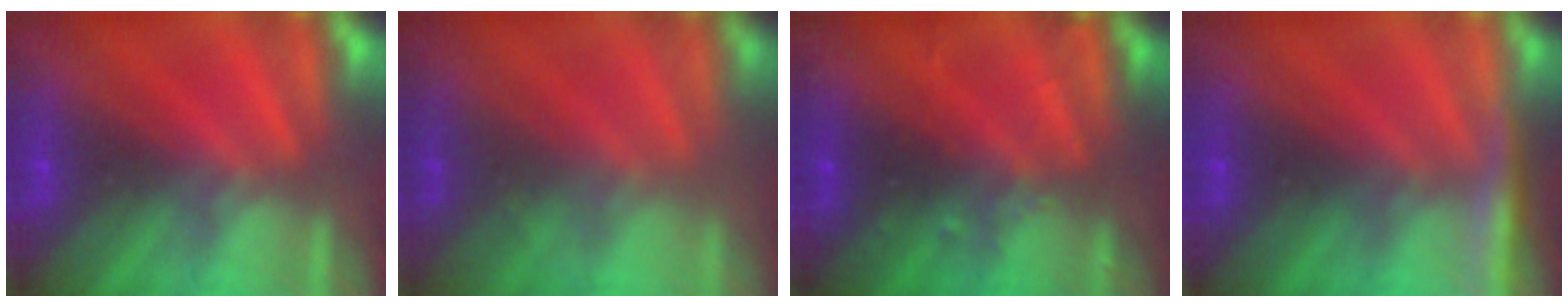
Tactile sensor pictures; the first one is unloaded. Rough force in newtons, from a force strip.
{"total": 1.8}
{"total": 2.4}
{"total": 4.9}